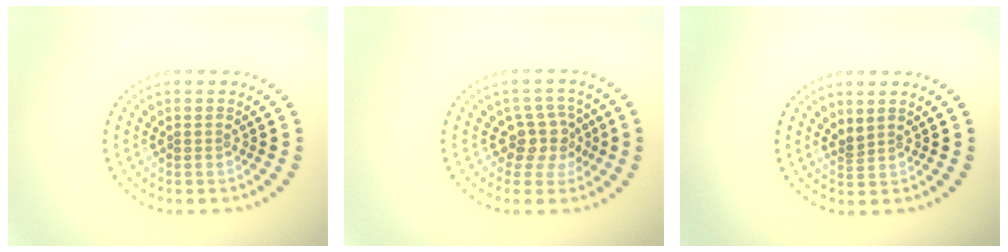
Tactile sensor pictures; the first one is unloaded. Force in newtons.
{"total": 2.9, "press": 2.4, "slide": 1.7}
{"total": 0.9, "press": 0.5, "slide": 0.8}